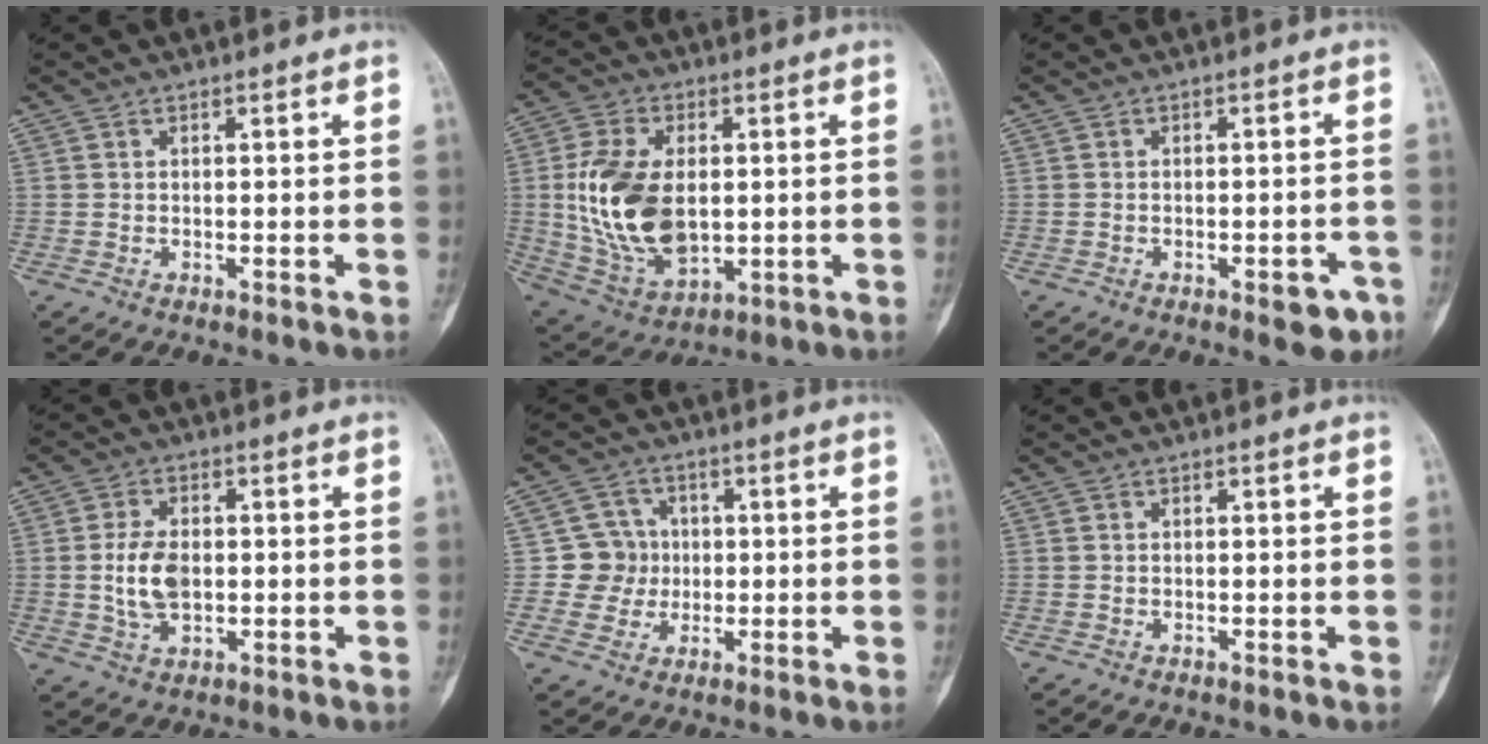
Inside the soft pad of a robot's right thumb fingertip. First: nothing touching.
{"total": 17.9, "force": [0.8, 11.0, 14.0], "torque": [-0.263, -0.009, 0.030]}
{"total": 4.9, "force": [-2.6, 2.1, 3.5], "torque": [-0.023, 0.015, -0.027]}
{"total": 7.5, "force": [-0.1, 4.6, 5.9], "torque": [-0.108, 0.000, 0.001]}
{"total": 6.2, "force": [0.0, 6.2, 0.7], "torque": [0.029, 0.014, -0.005]}
{"total": 0.0}